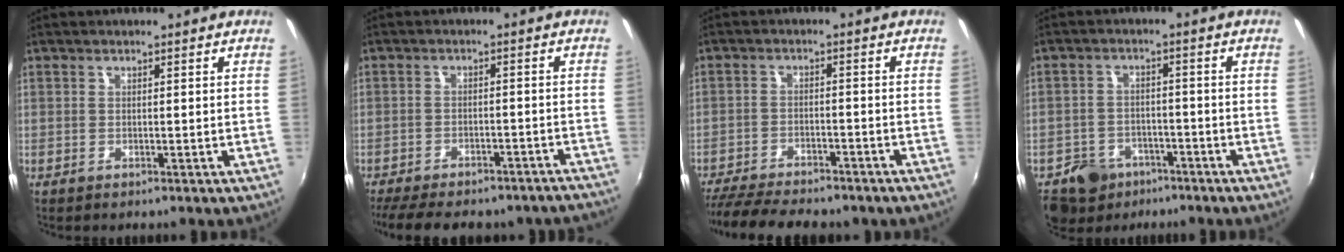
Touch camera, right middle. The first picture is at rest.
{"total": 18.4, "force": [-16.0, 5.6, 7.2], "torque": [-0.155, -0.005, -0.201]}
{"total": 14.8, "force": [-12.4, 4.3, 6.9], "torque": [-0.152, -0.035, -0.187]}
{"total": 8.7, "force": [-5.8, 6.0, 2.2], "torque": [-0.068, 0.015, -0.087]}